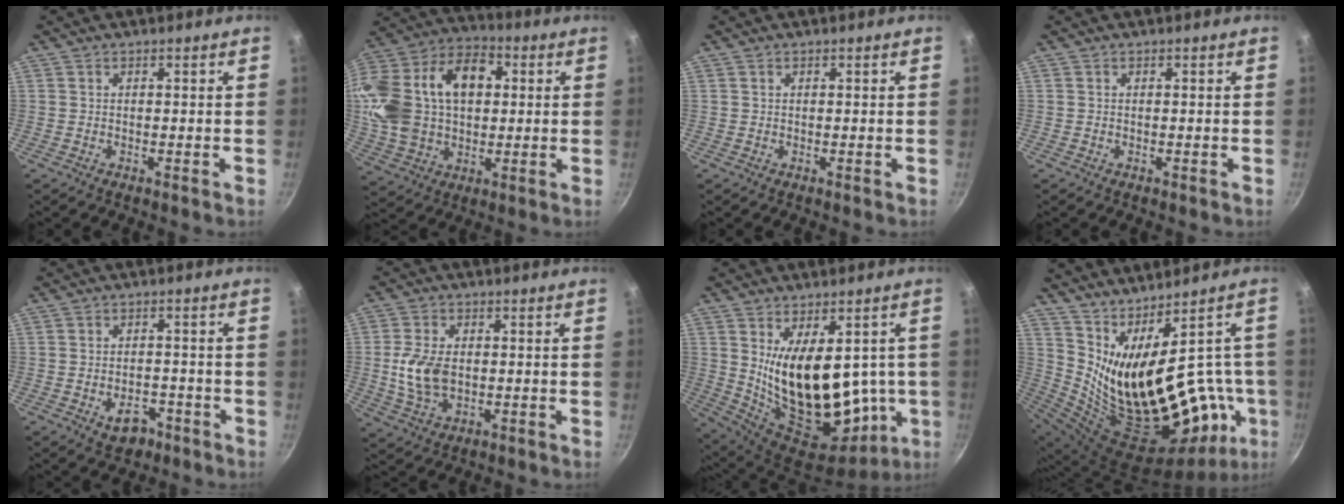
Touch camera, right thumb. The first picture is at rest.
{"total": 24.0, "force": [3.6, 16.4, 17.1], "torque": [-0.315, 0.036, 0.061]}
{"total": 0.0}
{"total": 0.0}
{"total": 5.4, "force": [-2.7, 3.6, 3.1], "torque": [-0.028, 0.019, -0.030]}
{"total": 9.1, "force": [-0.3, 5.9, 6.9], "torque": [-0.130, -0.001, -0.004]}
{"total": 24.2, "force": [1.1, 13.3, 20.2], "torque": [-0.283, -0.047, 0.053]}
{"total": 28.2, "force": [0.4, 13.5, 24.7], "torque": [-0.355, -0.056, 0.054]}